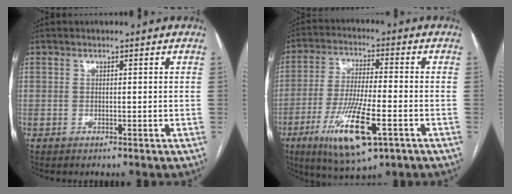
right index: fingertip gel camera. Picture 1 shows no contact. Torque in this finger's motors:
{"motor_torque": [1.79, -0.35, 0.52, 0.21]}